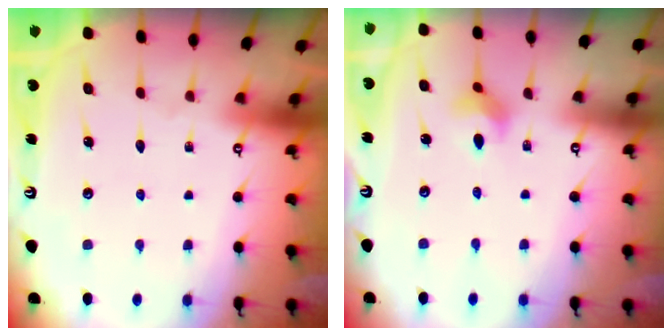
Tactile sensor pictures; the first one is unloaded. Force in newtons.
{"total": 3.5, "press": 3.5, "slide": 0.5}